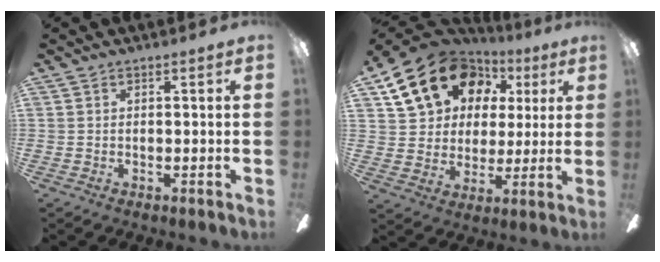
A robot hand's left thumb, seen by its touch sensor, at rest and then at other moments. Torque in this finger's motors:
{"motor_torque": [1.89, 2.48, 1.40, -1.37, 0.25]}